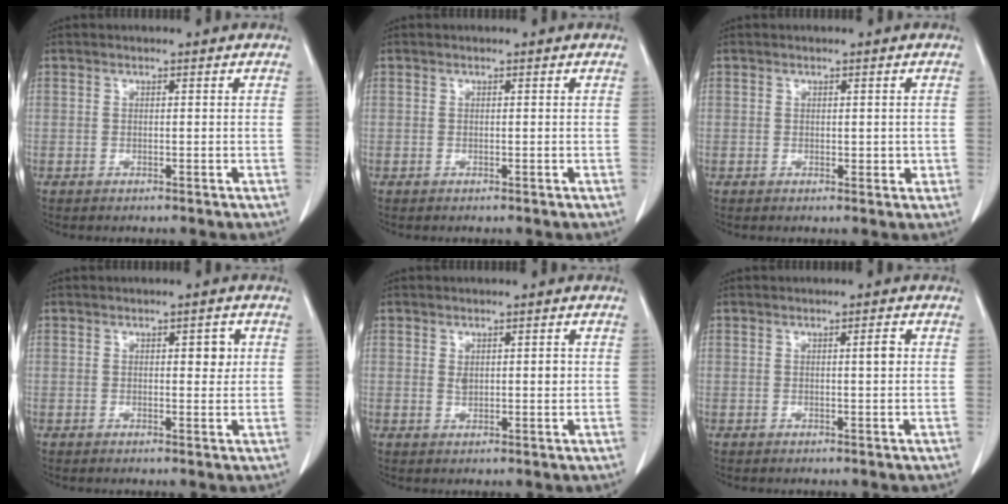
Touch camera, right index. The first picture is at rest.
{"total": 0.0}
{"total": 1.6, "force": [0.1, 1.1, 1.2], "torque": [-0.010, -0.001, 0.003]}
{"total": 2.6, "force": [0.7, 1.1, 2.2], "torque": [-0.025, 0.000, 0.009]}
{"total": 2.6, "force": [0.6, 1.3, 2.2], "torque": [-0.035, 0.001, 0.014]}
{"total": 1.6, "force": [0.3, 0.2, 1.6], "torque": [-0.026, 0.002, 0.005]}